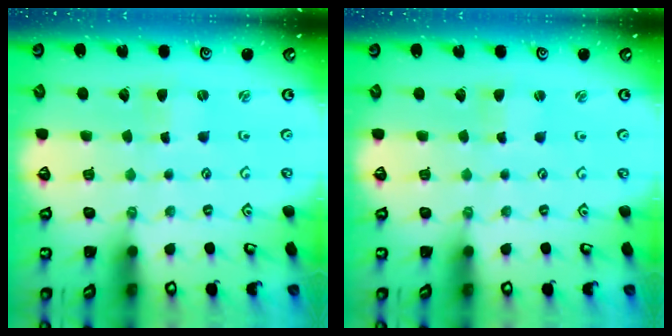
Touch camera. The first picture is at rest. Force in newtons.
{"total": 0.7, "press": 0.7, "slide": 0.2}